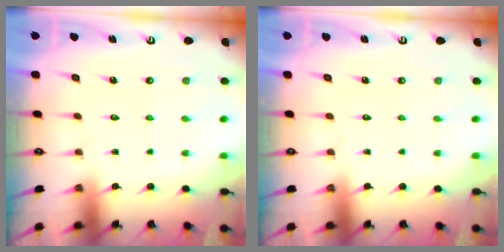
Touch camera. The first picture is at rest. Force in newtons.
{"total": 0.0}